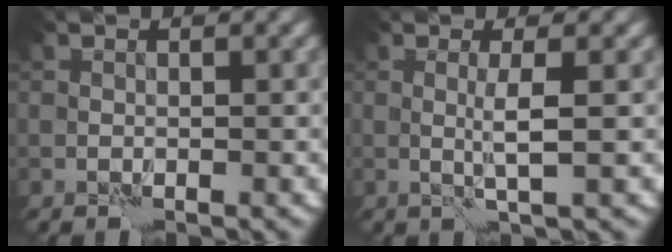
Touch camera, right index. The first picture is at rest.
{"total": 2.0, "force": [0.5, -0.2, 2.0], "torque": [-0.038, -0.005, 0.007]}